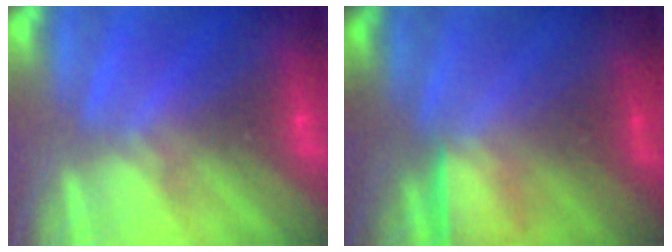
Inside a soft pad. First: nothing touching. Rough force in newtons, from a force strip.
{"total": 1.3}